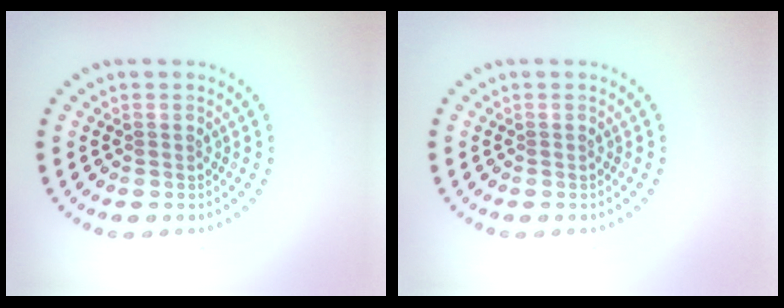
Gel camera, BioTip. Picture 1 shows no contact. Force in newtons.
{"total": 0.0}